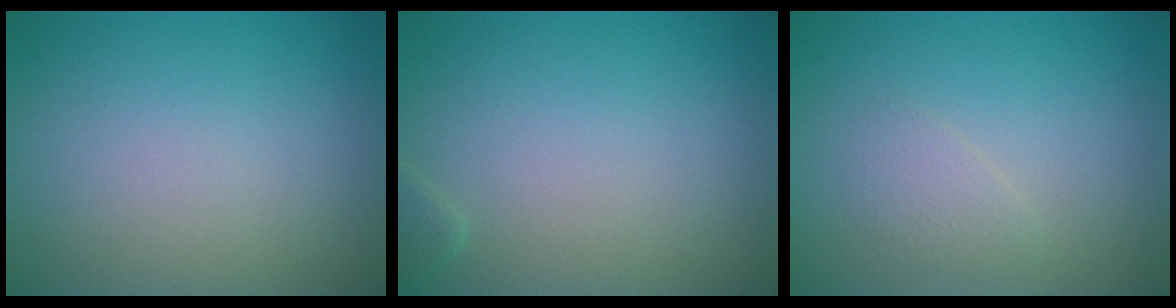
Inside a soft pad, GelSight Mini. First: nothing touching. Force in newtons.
{"total": 0.8, "press": 0.8, "slide": 0.1}
{"total": 1.4, "press": 1.4, "slide": 0.0}